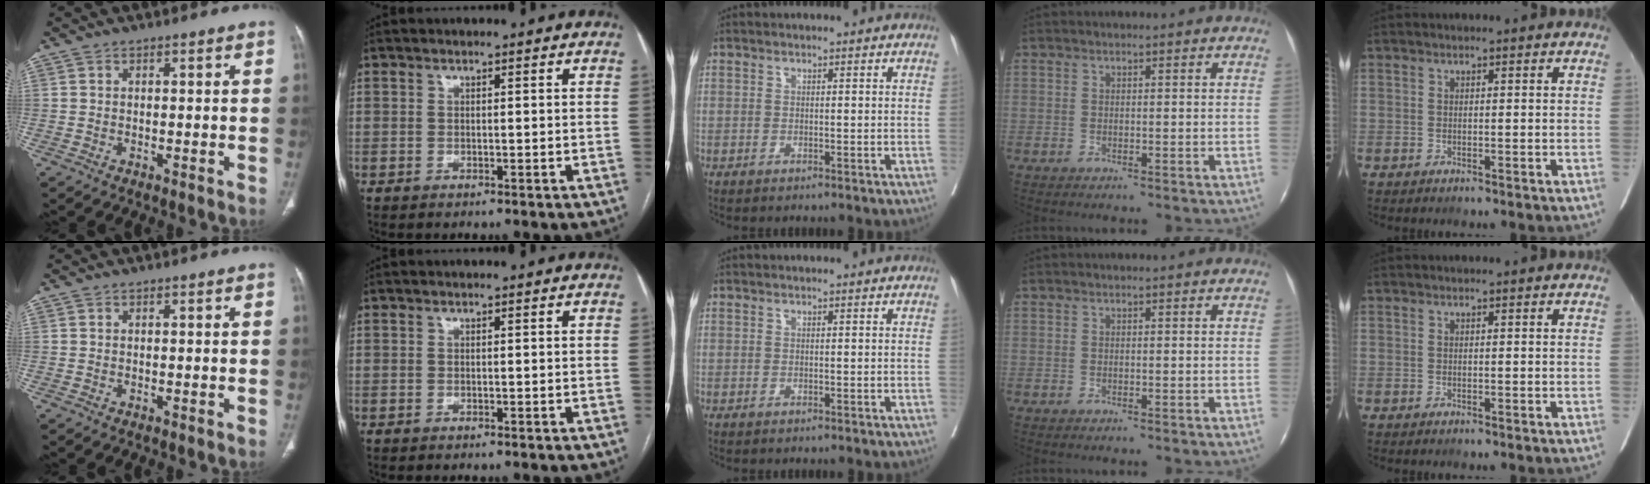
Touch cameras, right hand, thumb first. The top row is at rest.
{}